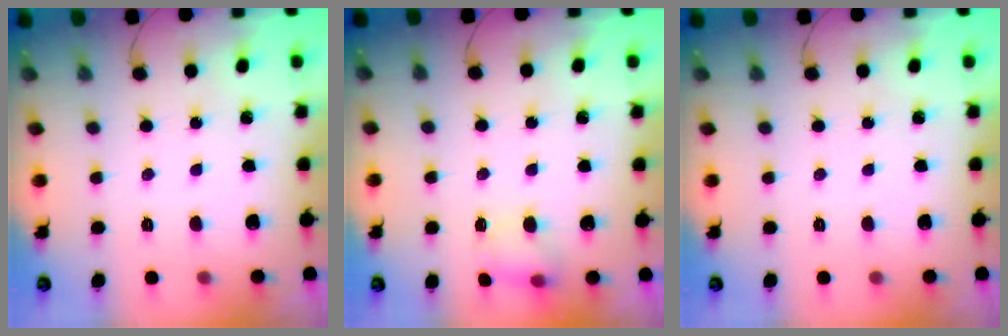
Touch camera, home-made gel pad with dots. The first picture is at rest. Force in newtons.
{"total": 5.6, "press": 5.4, "slide": 1.5}
{"total": 0.0}